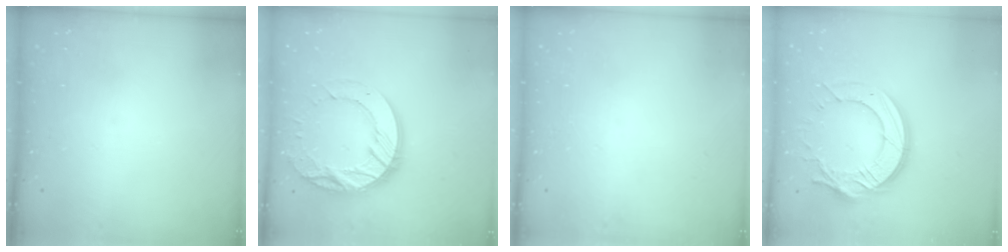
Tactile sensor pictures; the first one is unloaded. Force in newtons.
{"total": 17.3, "press": 17.2, "slide": 1.8}
{"total": 0.0}
{"total": 17.4, "press": 17.3, "slide": 1.7}